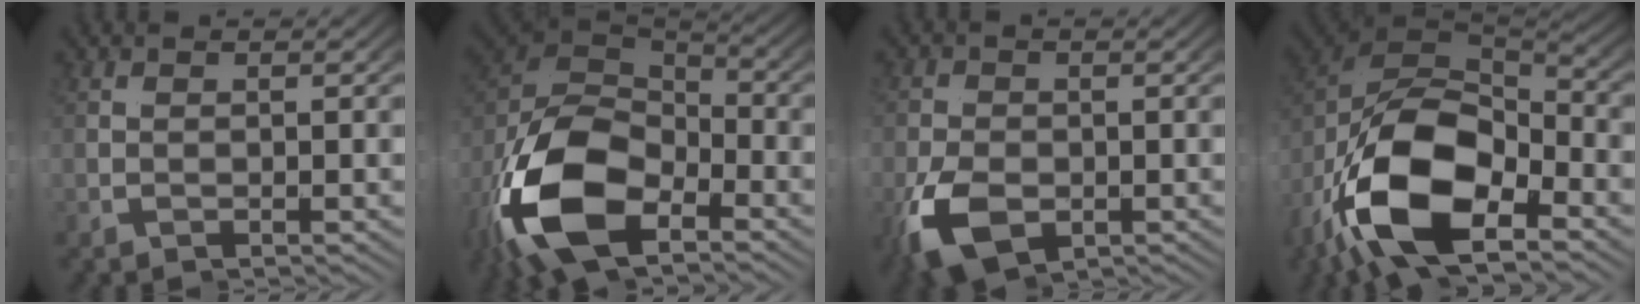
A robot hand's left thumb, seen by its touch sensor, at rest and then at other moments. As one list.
[{"total": 15.0, "force": [-3.5, 8.9, 11.6], "torque": [-0.277, -0.031, -0.040]}, {"total": 5.8, "force": [-2.2, 4.2, 3.4], "torque": [-0.077, -0.029, -0.027]}, {"total": 16.7, "force": [-2.6, 9.6, 13.4], "torque": [-0.315, -0.038, -0.024]}]